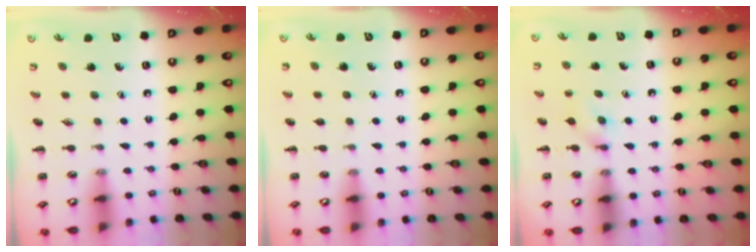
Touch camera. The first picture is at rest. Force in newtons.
{"total": 0.6, "press": 0.6, "slide": 0.0}
{"total": 5.3, "press": 5.0, "slide": 1.6}